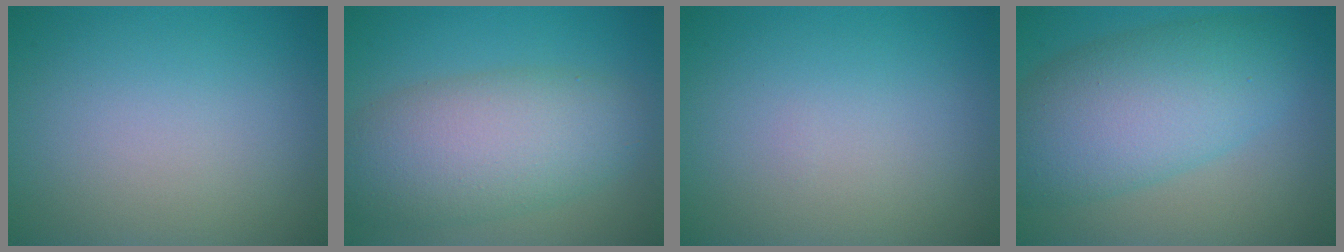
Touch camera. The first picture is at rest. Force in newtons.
{"total": 7.7, "press": 7.7, "slide": 0.3}
{"total": 0.0}
{"total": 8.7, "press": 8.6, "slide": 0.2}